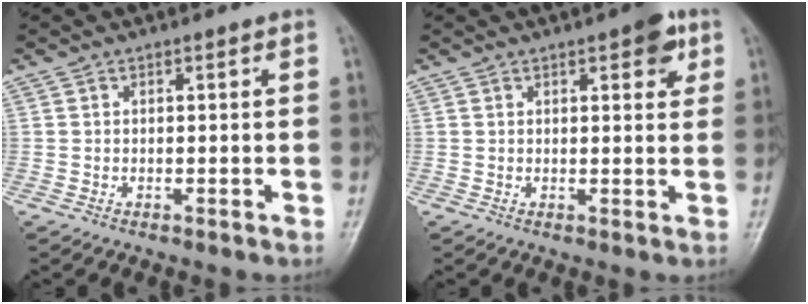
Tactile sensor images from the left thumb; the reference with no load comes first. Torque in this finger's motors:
{"motor_torque": [1.42, 1.05, 0.53, -0.20, 0.00]}